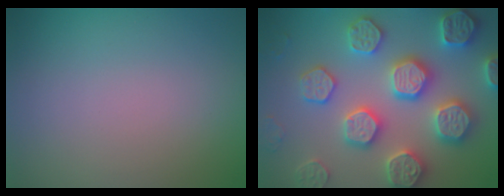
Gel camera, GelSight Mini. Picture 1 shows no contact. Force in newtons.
{"total": 7.9, "press": 7.7, "slide": 1.7}